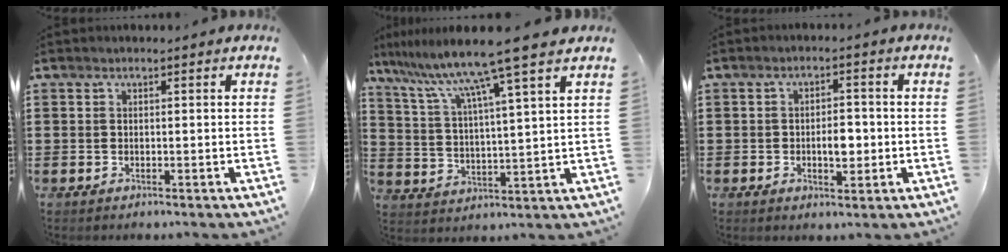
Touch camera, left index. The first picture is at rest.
{"total": 10.6, "force": [8.3, -1.1, 6.5], "torque": [-0.155, -0.043, 0.131]}
{"total": 3.8, "force": [-0.6, 1.9, 3.2], "torque": [-0.046, -0.003, -0.016]}